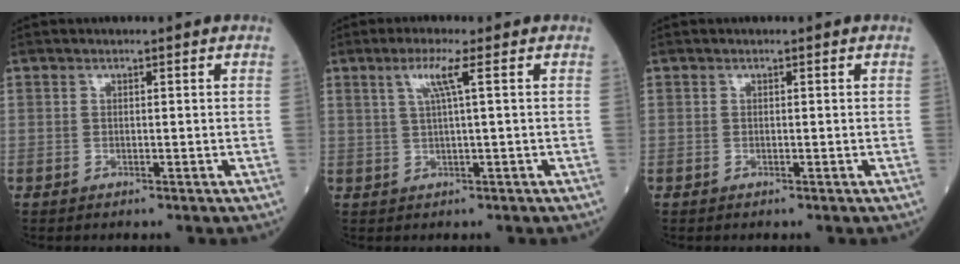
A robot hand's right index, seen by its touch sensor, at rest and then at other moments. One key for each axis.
{"total": 3.9, "fx": 1.5, "fy": -0.6, "fz": 3.5, "tx": -0.076, "ty": 0.004, "tz": 0.031}
{"total": 0.0}